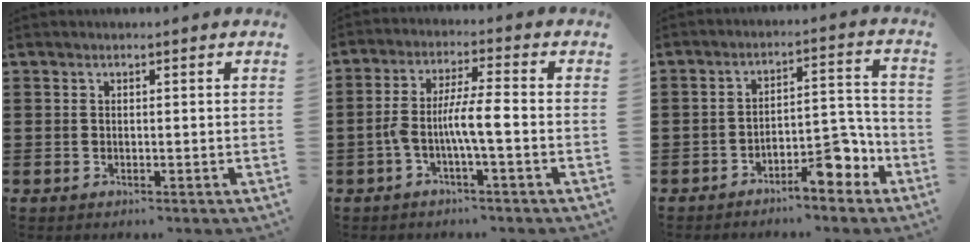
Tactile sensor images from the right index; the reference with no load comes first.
{"total": 6.2, "force": [-1.9, 0.8, 5.9], "torque": [-0.123, -0.003, -0.044]}
{"total": 7.4, "force": [-5.4, 2.0, 4.6], "torque": [-0.054, 0.008, -0.100]}